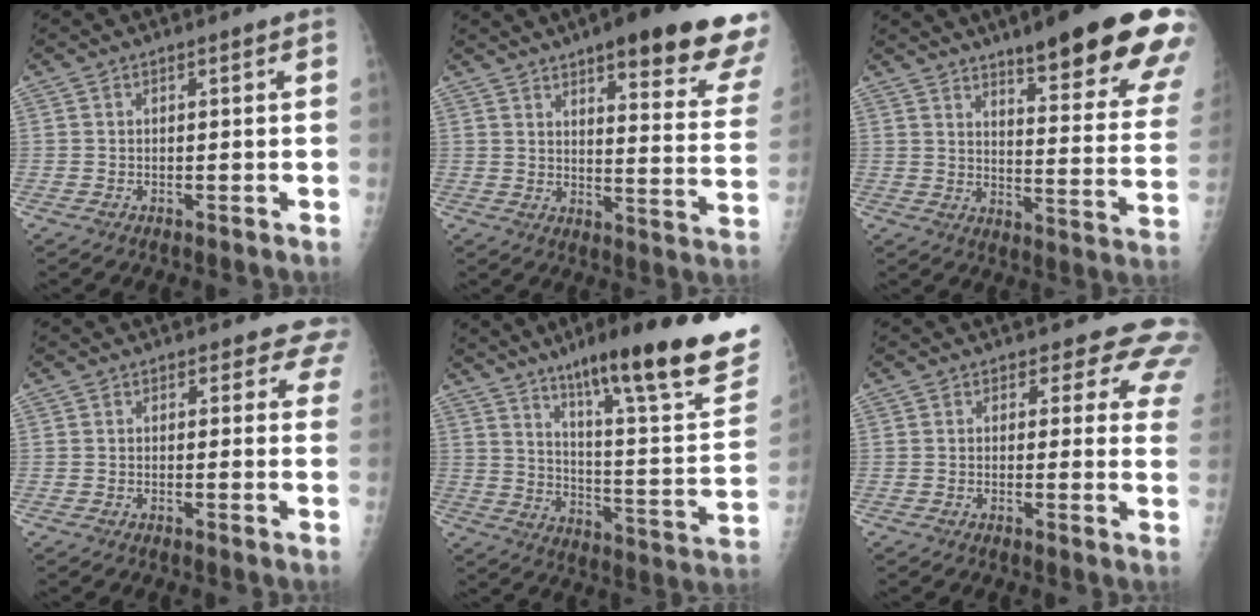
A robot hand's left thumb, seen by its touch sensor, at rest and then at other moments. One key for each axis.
{"total": 22.4, "fx": 15.5, "fy": 4.2, "fz": 15.7, "tx": -0.176, "ty": -0.060, "tz": 0.191}
{"total": 23.5, "fx": 15.7, "fy": 4.3, "fz": 17.0, "tx": -0.197, "ty": -0.072, "tz": 0.207}
{"total": 4.2, "fx": 3.6, "fy": 2.2, "fz": 0.3, "tx": 0.037, "ty": -0.016, "tz": 0.016}
{"total": 28.7, "fx": 18.8, "fy": 4.0, "fz": 21.3, "tx": -0.278, "ty": -0.075, "tz": 0.278}
{"total": 9.3, "fx": 8.0, "fy": 4.2, "fz": 2.2, "tx": 0.029, "ty": -0.038, "tz": 0.056}